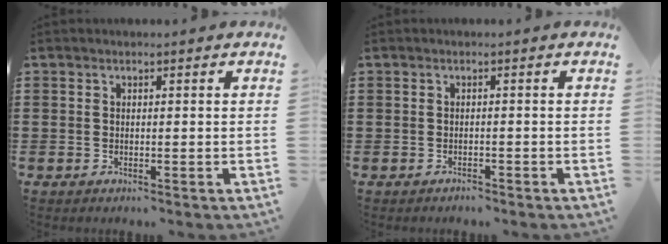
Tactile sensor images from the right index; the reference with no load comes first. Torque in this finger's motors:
{"motor_torque": [-0.24, 0.90, -1.03, -0.21]}